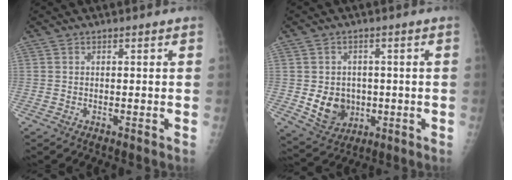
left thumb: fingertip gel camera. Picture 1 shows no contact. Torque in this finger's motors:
{"motor_torque": [0.81, 0.84, 0.60, 0.04, 0.02]}